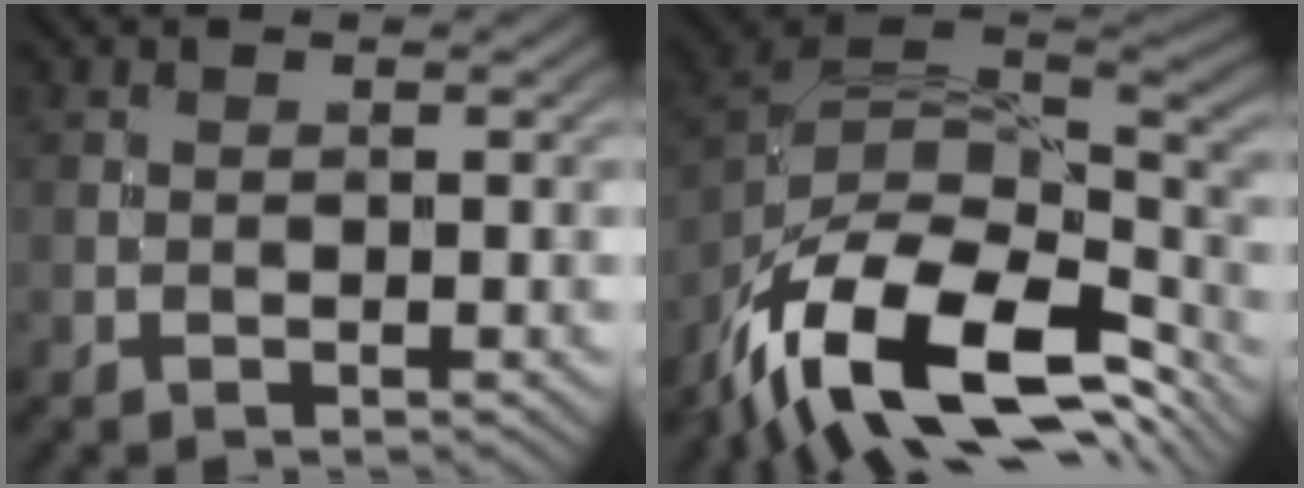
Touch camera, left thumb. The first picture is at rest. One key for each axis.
{"total": 17.1, "fx": -9.2, "fy": 8.5, "fz": 11.7, "tx": -0.265, "ty": -0.022, "tz": -0.156}